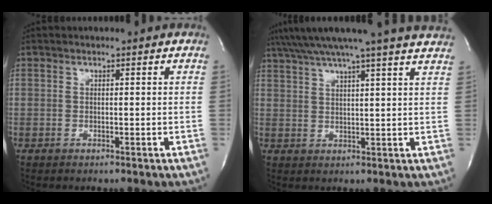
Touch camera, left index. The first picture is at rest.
{"total": 18.1, "force": [15.9, -1.2, 8.7], "torque": [-0.155, -0.001, 0.208]}